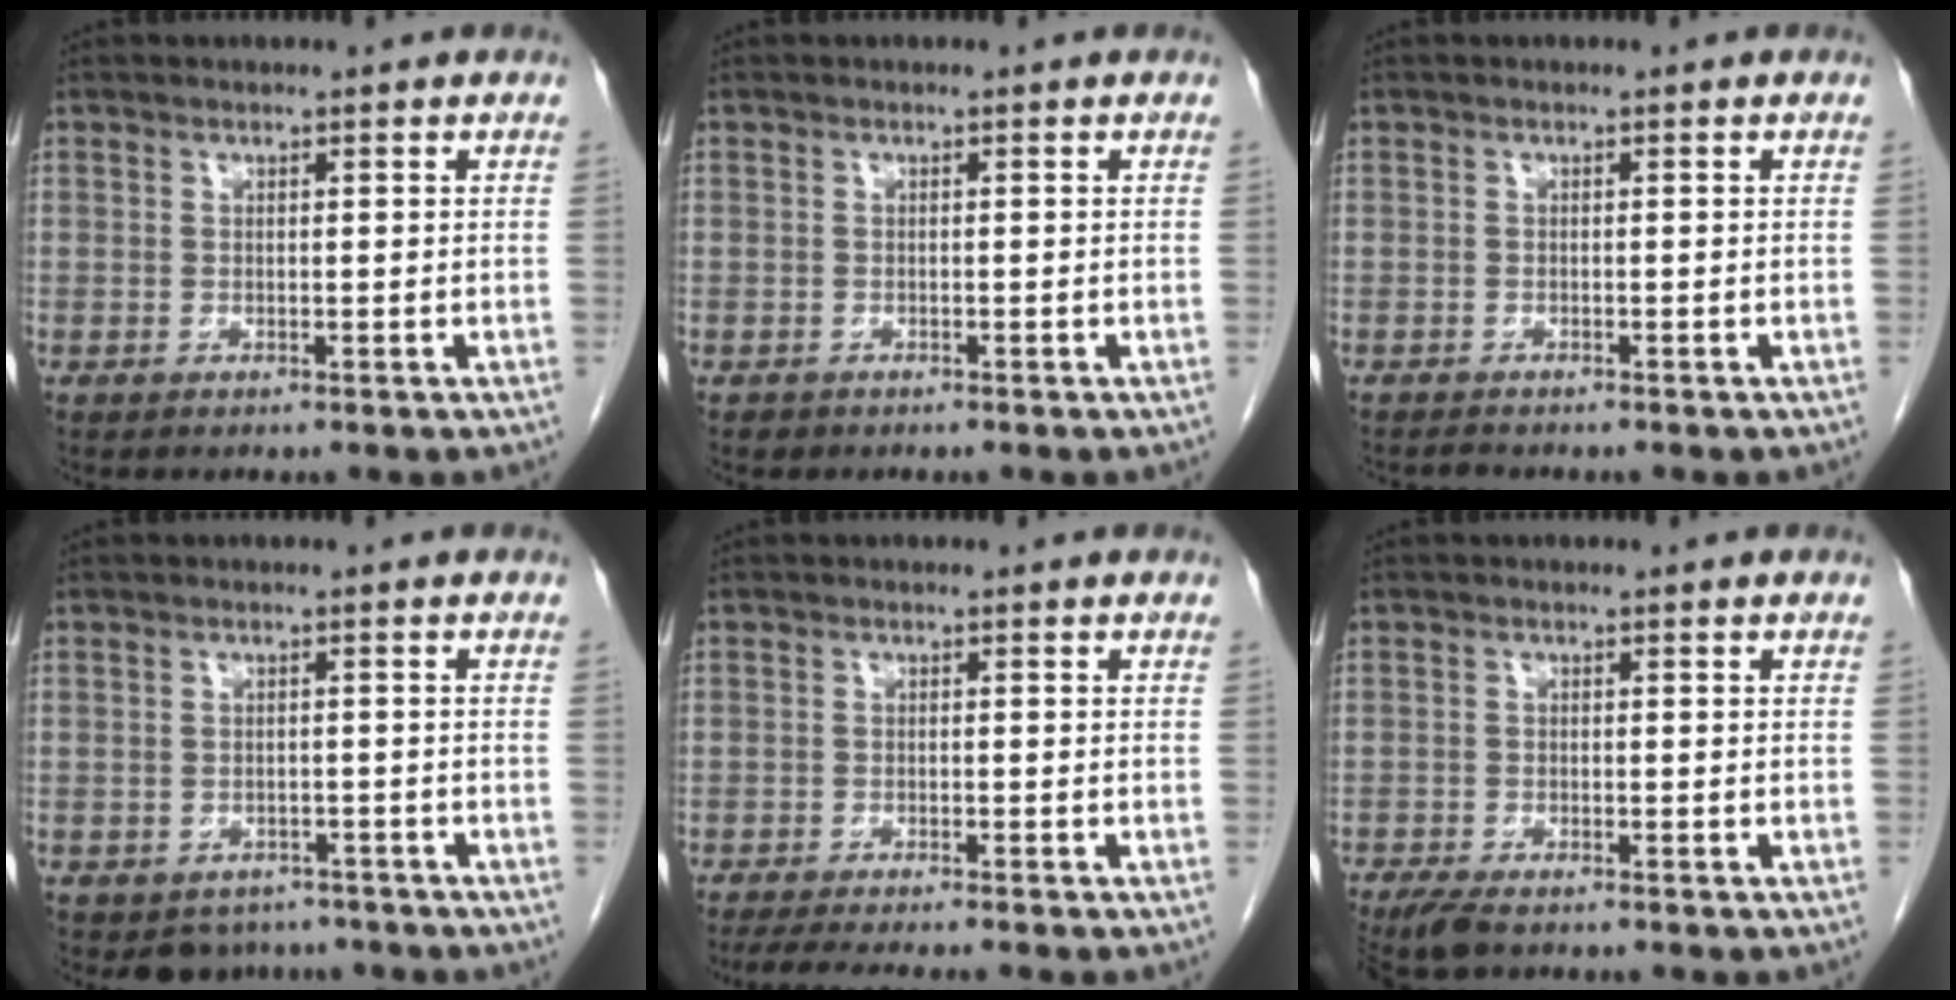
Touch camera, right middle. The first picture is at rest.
{"total": 0.6, "force": [-0.4, 0.5, 0.0], "torque": [-0.009, 0.002, -0.006]}
{"total": 1.1, "force": [-1.0, 0.2, 0.1], "torque": [-0.007, -0.004, -0.018]}
{"total": 4.3, "force": [-3.5, 2.4, 0.3], "torque": [0.002, 0.004, -0.046]}
{"total": 7.1, "force": [-6.2, 0.2, 3.4], "torque": [-0.046, -0.015, -0.096]}
{"total": 5.1, "force": [-4.2, 1.3, 2.5], "torque": [-0.045, -0.012, -0.070]}